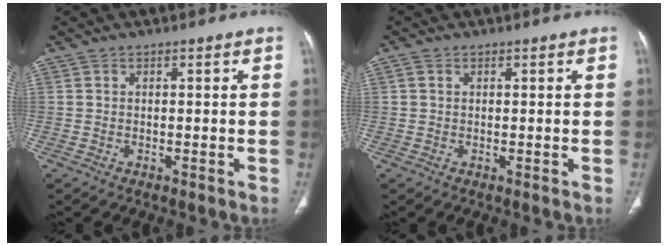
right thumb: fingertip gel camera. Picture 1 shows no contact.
{"total": 0.9, "force": [0.3, 0.7, 0.5], "torque": [-0.006, 0.002, 0.005]}